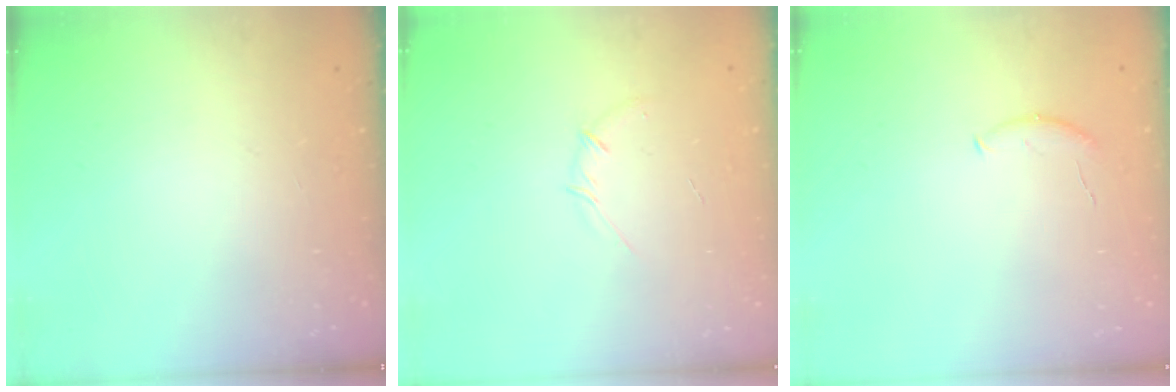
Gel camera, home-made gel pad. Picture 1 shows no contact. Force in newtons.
{"total": 3.6, "press": 3.4, "slide": 1.2}
{"total": 5.3, "press": 5.2, "slide": 0.6}